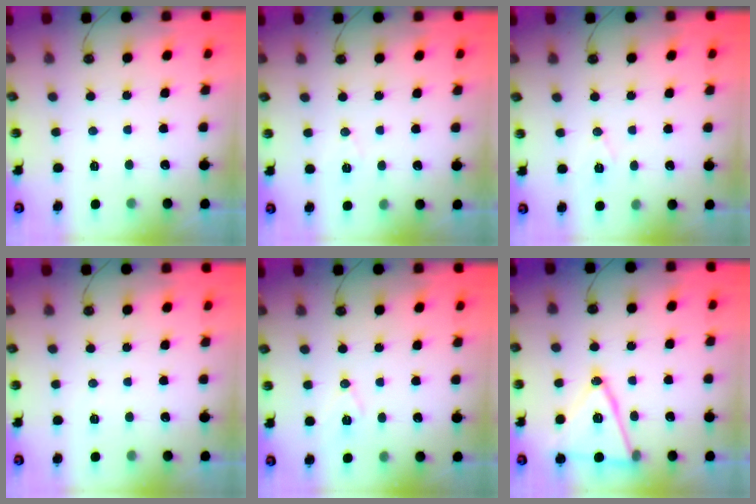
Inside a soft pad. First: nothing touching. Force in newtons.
{"total": 5.8, "press": 4.9, "slide": 3.1}
{"total": 7.4, "press": 6.0, "slide": 4.5}
{"total": 5.4, "press": 3.0, "slide": 4.5}
{"total": 7.4, "press": 6.4, "slide": 3.7}
{"total": 15.9, "press": 15.5, "slide": 3.6}